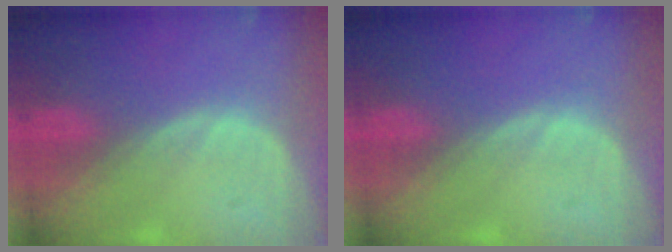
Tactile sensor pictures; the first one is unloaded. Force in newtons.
{"total": 0.0}